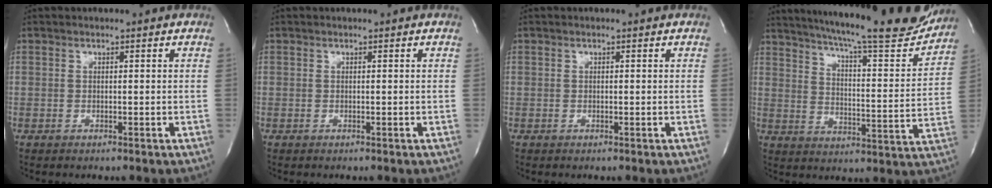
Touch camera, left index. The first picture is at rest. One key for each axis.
{"total": 0.0}
{"total": 0.0}
{"total": 23.8, "fx": 21.4, "fy": 2.2, "fz": 10.3, "tx": -0.165, "ty": -0.053, "tz": 0.277}